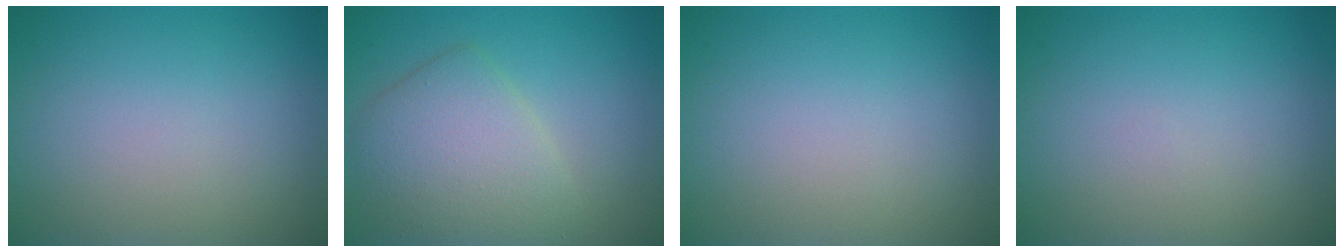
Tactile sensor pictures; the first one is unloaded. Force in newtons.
{"total": 5.4, "press": 5.4, "slide": 0.2}
{"total": 0.0}
{"total": 0.0}